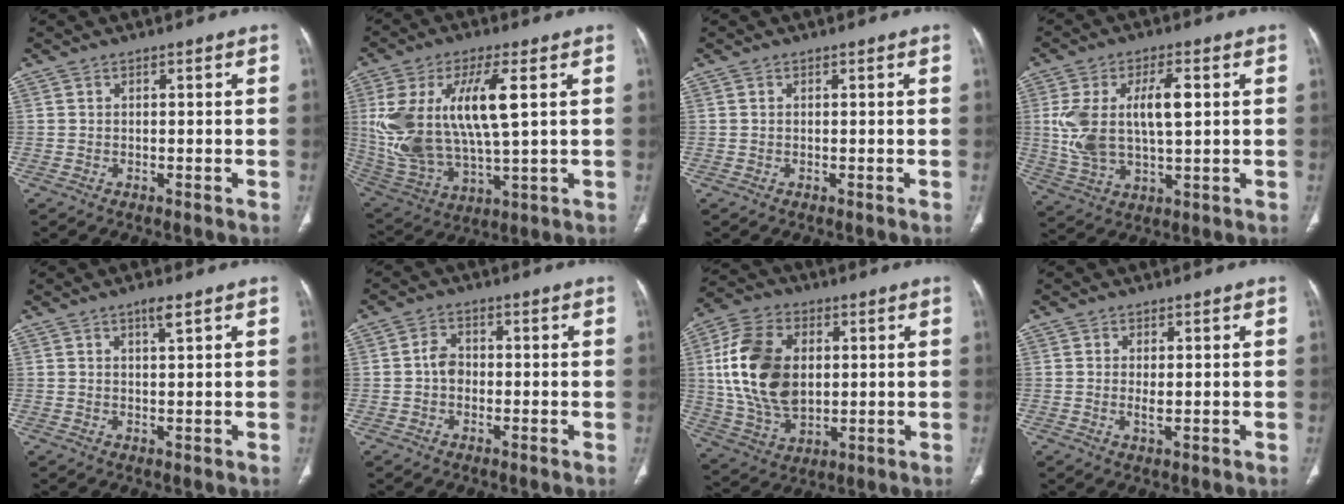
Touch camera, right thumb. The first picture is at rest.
{"total": 20.3, "force": [4.1, 7.9, 18.2], "torque": [-0.380, -0.011, 0.088]}
{"total": 0.0}
{"total": 13.6, "force": [2.0, 6.2, 11.9], "torque": [-0.241, 0.007, 0.047]}
{"total": 2.3, "force": [1.4, 0.2, 1.8], "torque": [-0.033, -0.010, 0.024]}
{"total": 3.2, "force": [-0.5, 2.6, 1.9], "torque": [-0.022, 0.010, -0.016]}
{"total": 18.4, "force": [2.6, 12.0, 13.7], "torque": [-0.251, -0.006, 0.056]}
{"total": 1.8, "force": [0.0, 0.7, 1.7], "torque": [-0.035, -0.006, 0.002]}